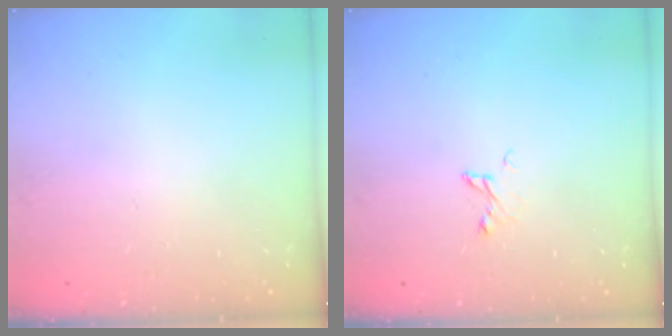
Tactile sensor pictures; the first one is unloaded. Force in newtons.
{"total": 3.5, "press": 3.5, "slide": 0.4}